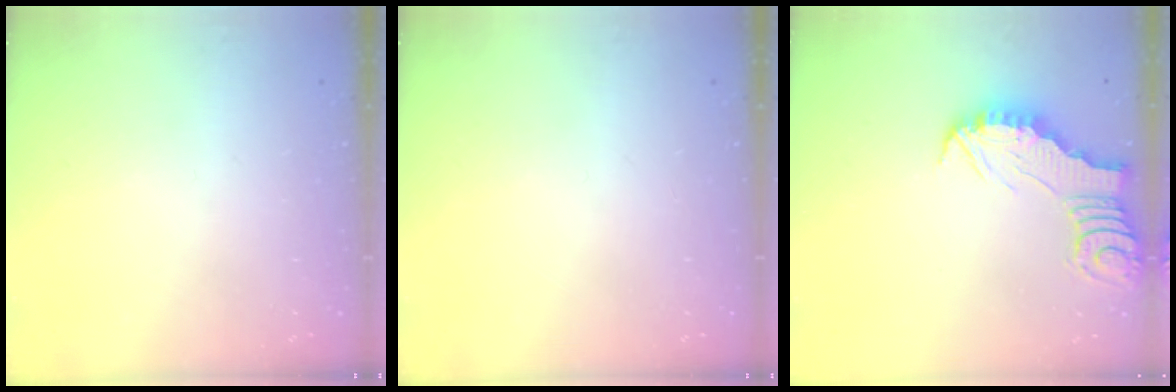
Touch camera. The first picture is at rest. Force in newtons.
{"total": 0.0}
{"total": 2.6, "press": 2.6, "slide": 0.2}